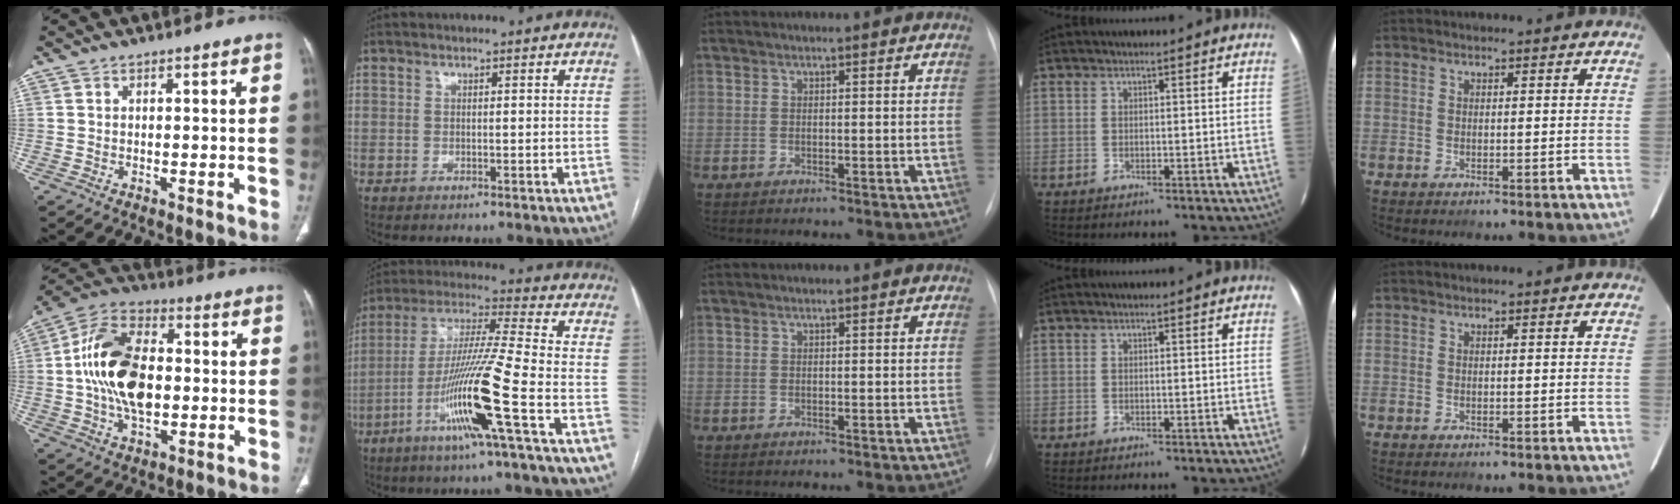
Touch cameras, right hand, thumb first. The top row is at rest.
{"thumb": {"total": 17.4, "force": [-0.1, 10.4, 14.0], "torque": [-0.250, 0.022, -0.005]}, "index": {"total": 15.2, "force": [-6.2, -1.7, 13.8], "torque": [-0.277, -0.014, -0.118]}}